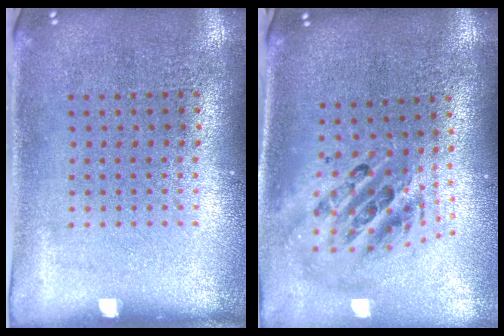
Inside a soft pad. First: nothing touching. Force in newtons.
{"total": 2.4, "press": 1.7, "slide": 1.6}